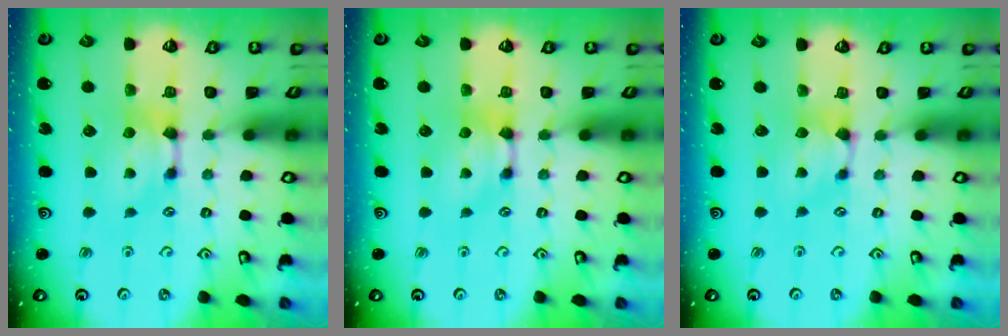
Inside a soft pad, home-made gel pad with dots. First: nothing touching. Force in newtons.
{"total": 0.0}
{"total": 0.9, "press": 0.4, "slide": 0.8}